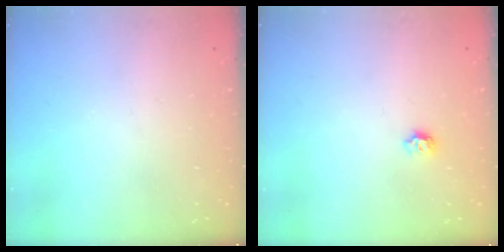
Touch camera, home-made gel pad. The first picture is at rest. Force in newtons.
{"total": 5.5, "press": 5.5, "slide": 0.5}